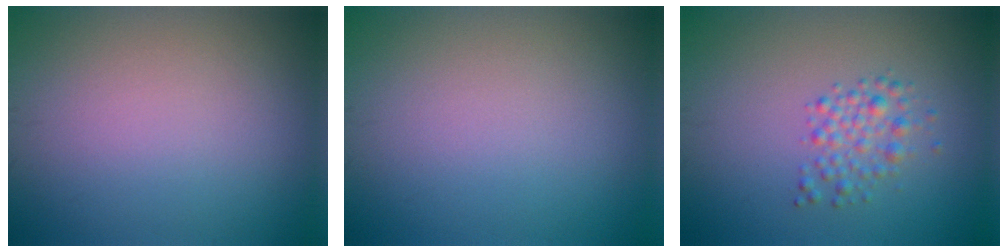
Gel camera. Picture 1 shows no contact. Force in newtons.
{"total": 0.0}
{"total": 2.2, "press": 2.2, "slide": 0.1}